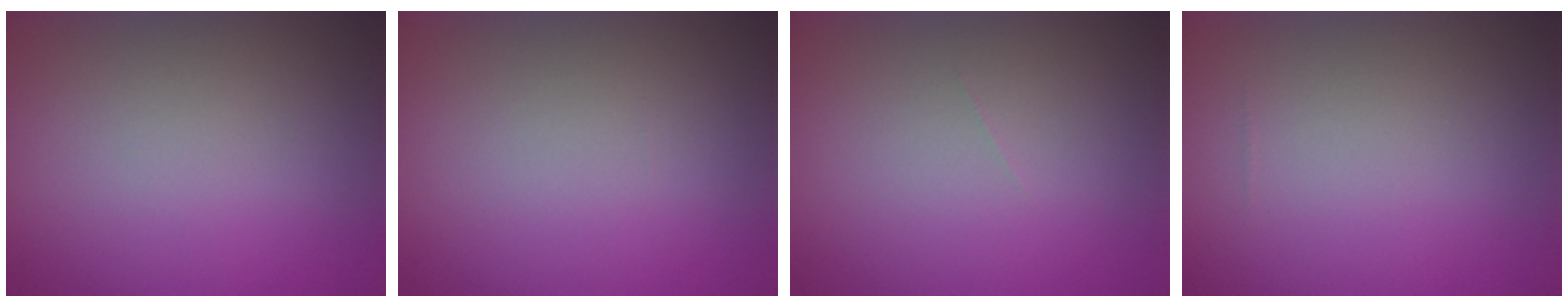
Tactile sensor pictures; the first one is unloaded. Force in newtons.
{"total": 0.0}
{"total": 0.0}
{"total": 0.0}